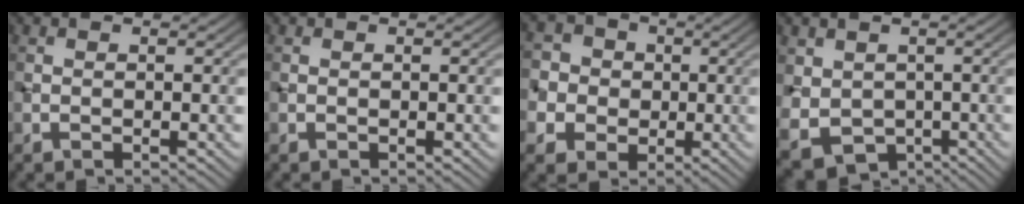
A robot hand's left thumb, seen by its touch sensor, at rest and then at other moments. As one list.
[{"total": 0.0}, {"total": 6.4, "force": [-0.6, 6.0, 1.9], "torque": [-0.056, 0.004, -0.029]}, {"total": 5.7, "force": [0.3, 5.1, 2.6], "torque": [-0.085, -0.033, 0.016]}]